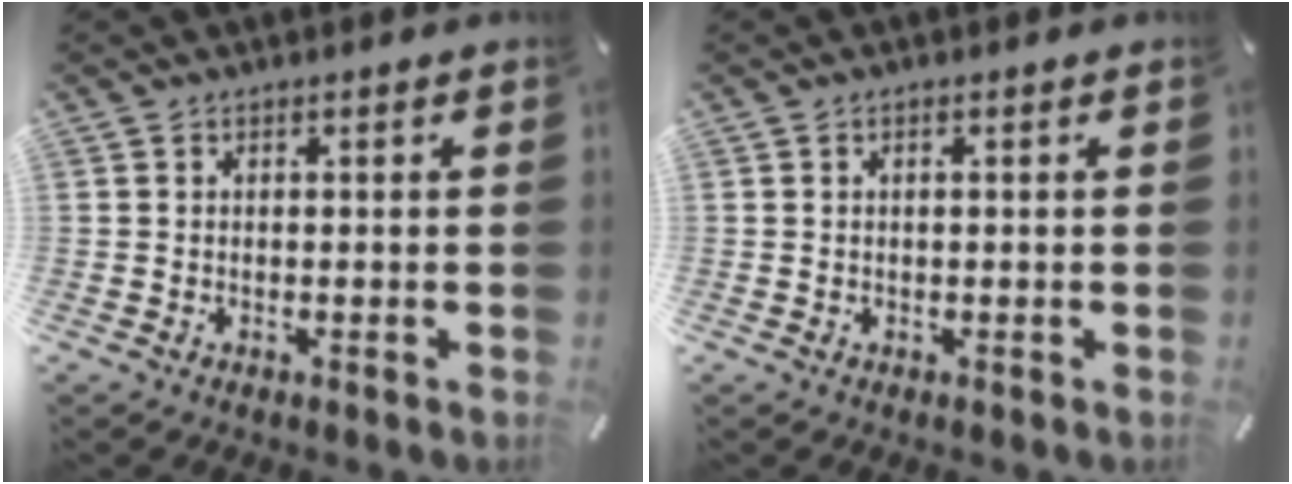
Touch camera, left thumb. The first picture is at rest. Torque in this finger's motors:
{"motor_torque": [-0.19, -0.42, -0.33, 0.04, -0.02]}